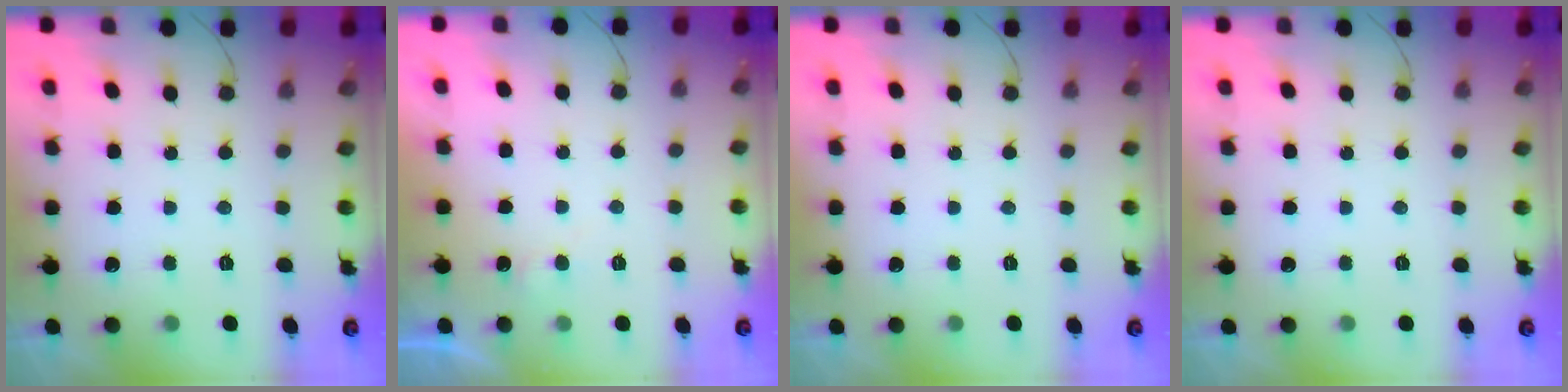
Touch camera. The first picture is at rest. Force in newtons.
{"total": 4.6, "press": 4.6, "slide": 0.5}
{"total": 0.0}
{"total": 0.0}